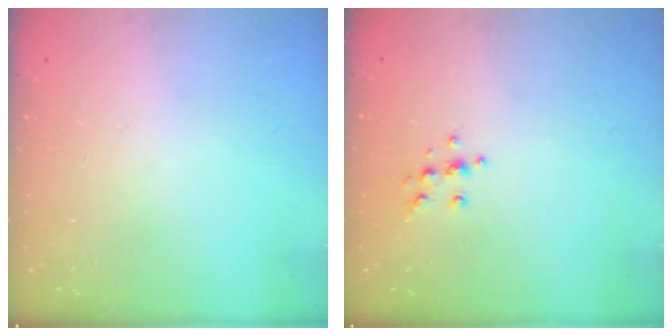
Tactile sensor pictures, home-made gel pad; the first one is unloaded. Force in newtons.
{"total": 5.7, "press": 5.6, "slide": 1.1}